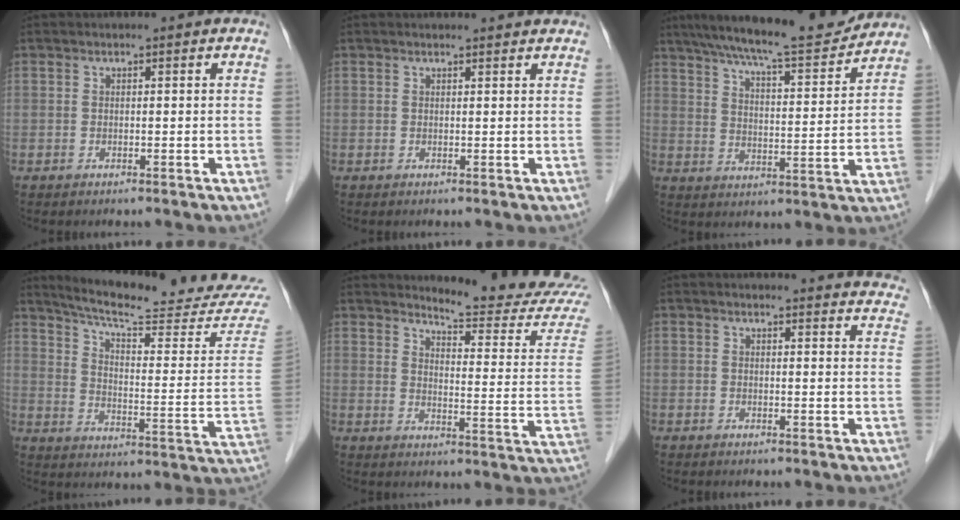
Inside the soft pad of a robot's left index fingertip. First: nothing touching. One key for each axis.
{"total": 3.3, "fx": 3.2, "fy": 0.4, "fz": 0.7, "tx": -0.013, "ty": 0.005, "tz": 0.027}
{"total": 15.4, "fx": 14.0, "fy": 1.1, "fz": 6.4, "tx": -0.105, "ty": -0.005, "tz": 0.203}
{"total": 23.6, "fx": 21.8, "fy": 0.0, "fz": 8.9, "tx": -0.140, "ty": -0.101, "tz": 0.275}
{"total": 15.5, "fx": 15.1, "fy": -1.2, "fz": 3.0, "tx": -0.041, "ty": -0.137, "tz": 0.167}
{"total": 13.5, "fx": 13.2, "fy": 1.5, "fz": 2.1, "tx": 0.008, "ty": -0.068, "tz": 0.108}